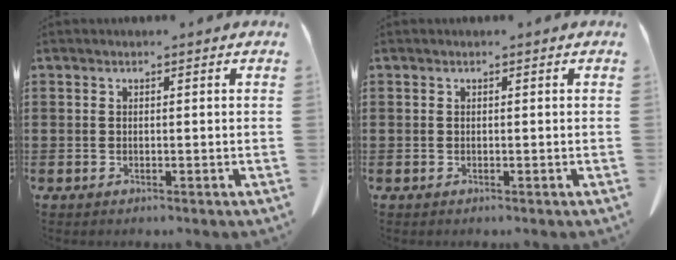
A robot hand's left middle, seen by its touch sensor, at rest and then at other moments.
{"total": 0.0}